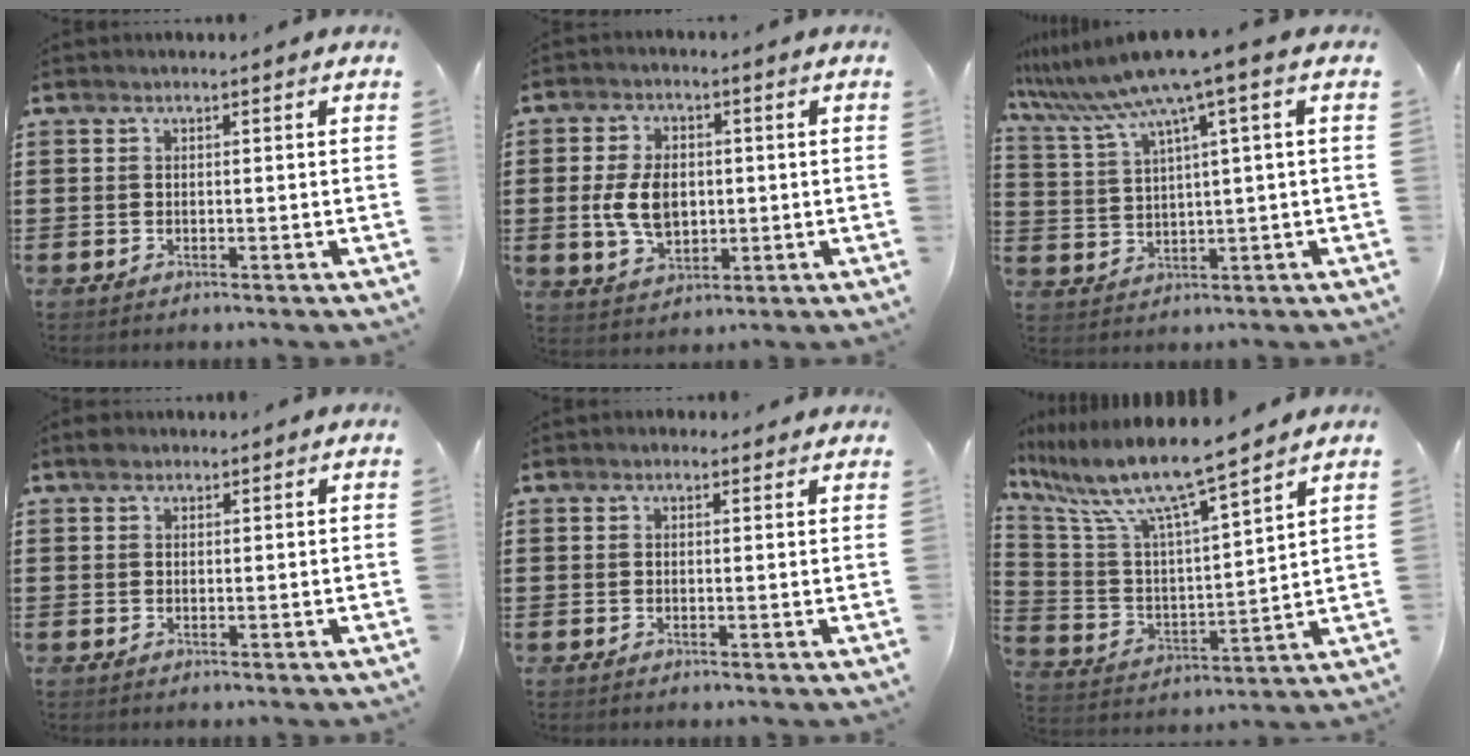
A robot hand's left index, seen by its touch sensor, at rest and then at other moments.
{"total": 7.4, "force": [0.0, 4.7, 5.7], "torque": [-0.123, 0.005, -0.007]}
{"total": 7.7, "force": [4.7, -0.2, 6.1], "torque": [-0.148, -0.034, 0.075]}
{"total": 1.4, "force": [1.1, 0.8, 0.3], "torque": [-0.001, 0.002, 0.019]}
{"total": 1.2, "force": [1.0, 0.7, 0.2], "torque": [-0.007, 0.006, 0.019]}
{"total": 10.1, "force": [8.4, 0.2, 5.6], "torque": [-0.145, -0.055, 0.137]}